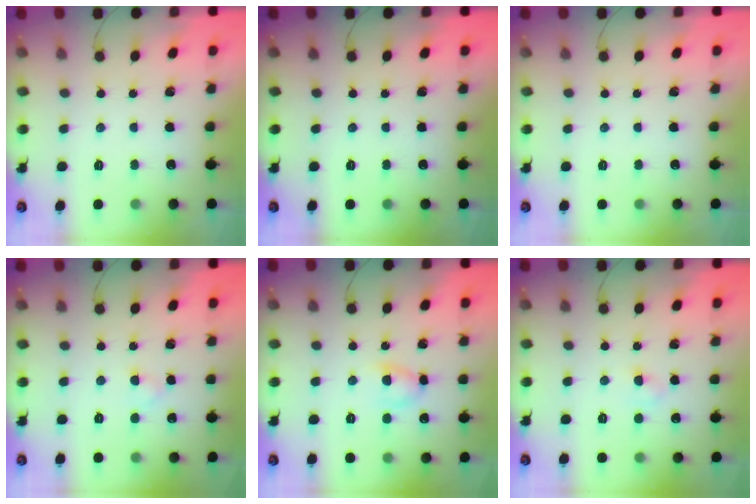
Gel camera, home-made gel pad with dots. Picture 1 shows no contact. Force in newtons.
{"total": 0.0}
{"total": 0.0}
{"total": 1.8, "press": 1.5, "slide": 1.0}
{"total": 5.6, "press": 5.5, "slide": 1.1}
{"total": 2.0, "press": 1.8, "slide": 0.9}